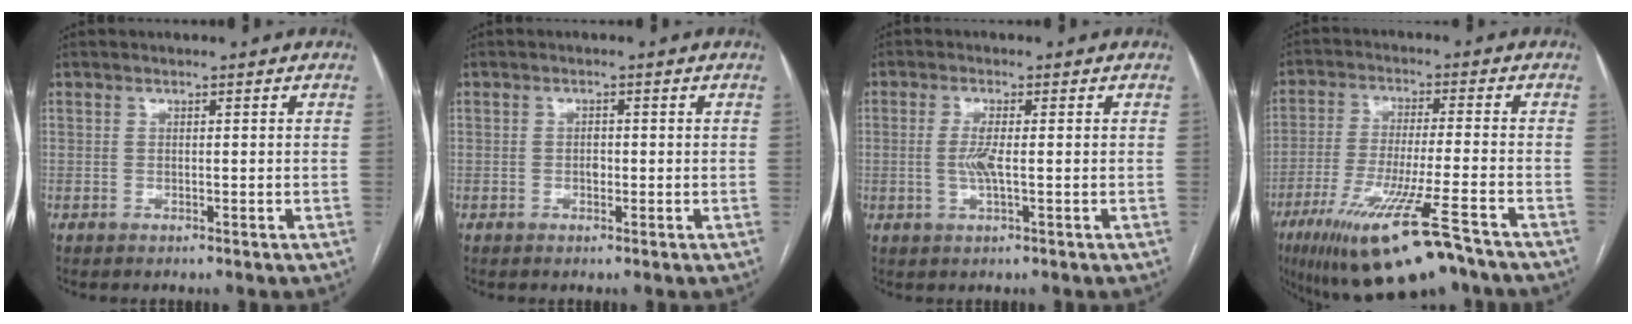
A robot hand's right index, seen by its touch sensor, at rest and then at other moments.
{"total": 1.3, "force": [-0.3, 0.8, 0.9], "torque": [-0.015, 0.003, -0.005]}
{"total": 3.3, "force": [-0.2, 0.4, 3.3], "torque": [-0.075, -0.004, -0.006]}
{"total": 18.2, "force": [-12.3, 2.0, 13.3], "torque": [-0.217, -0.045, -0.203]}